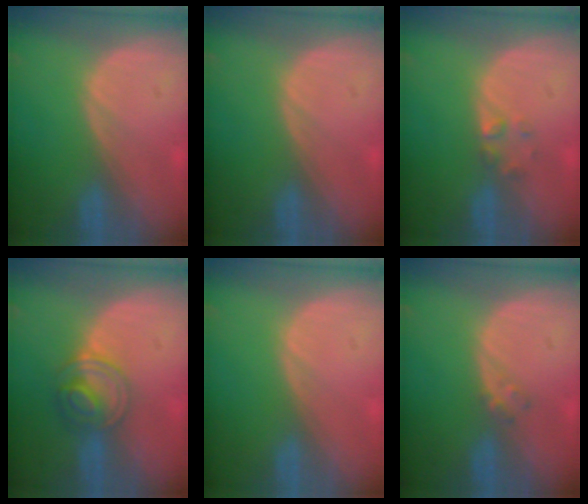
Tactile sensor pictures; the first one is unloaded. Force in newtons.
{"total": 0.0}
{"total": 1.7, "press": 1.7, "slide": 0.2}
{"total": 6.2, "press": 5.4, "slide": 3.1}
{"total": 0.0}
{"total": 1.2, "press": 1.2, "slide": 0.2}